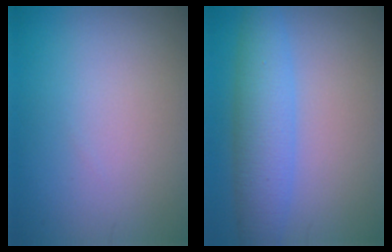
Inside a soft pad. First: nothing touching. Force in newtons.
{"total": 5.1, "press": 5.1, "slide": 0.2}